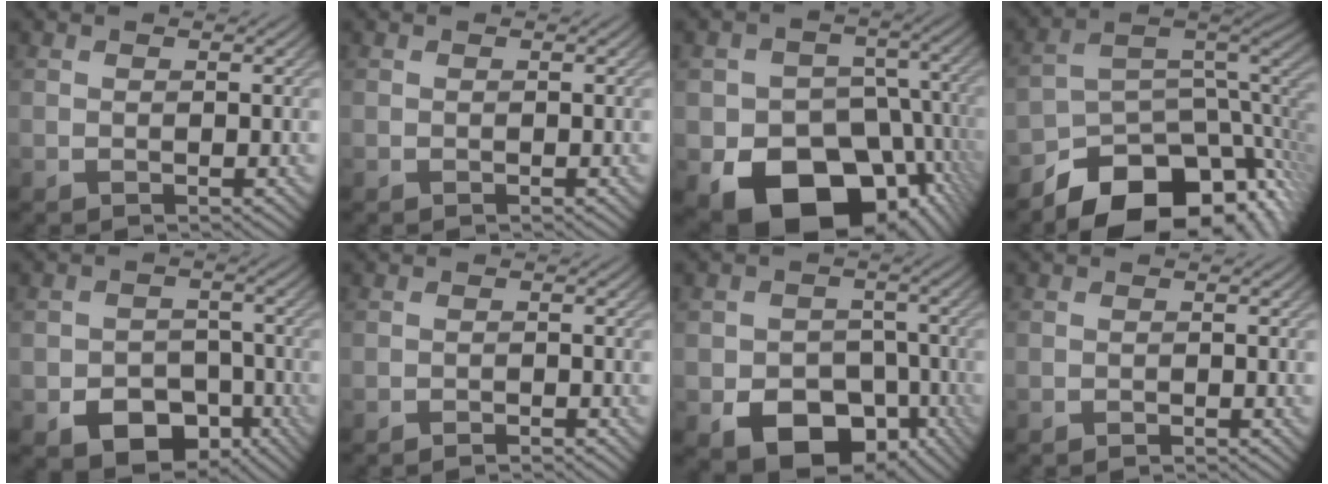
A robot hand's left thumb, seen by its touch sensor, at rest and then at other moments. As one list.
[{"total": 0.0}, {"total": 18.3, "force": [-9.2, 13.0, 9.0], "torque": [-0.130, -0.043, -0.130]}, {"total": 14.4, "force": [-10.0, 6.7, 7.8], "torque": [-0.142, -0.020, -0.153]}, {"total": 8.5, "force": [-4.9, 5.7, 4.0], "torque": [-0.072, -0.021, -0.078]}, {"total": 1.2, "force": [-1.2, 0.1, 0.3], "torque": [-0.002, 0.002, -0.023]}, {"total": 11.1, "force": [-5.7, 7.7, 5.6], "torque": [-0.091, -0.023, -0.094]}, {"total": 0.9, "force": [-0.9, 0.1, 0.2], "torque": [-0.002, 0.000, -0.017]}]